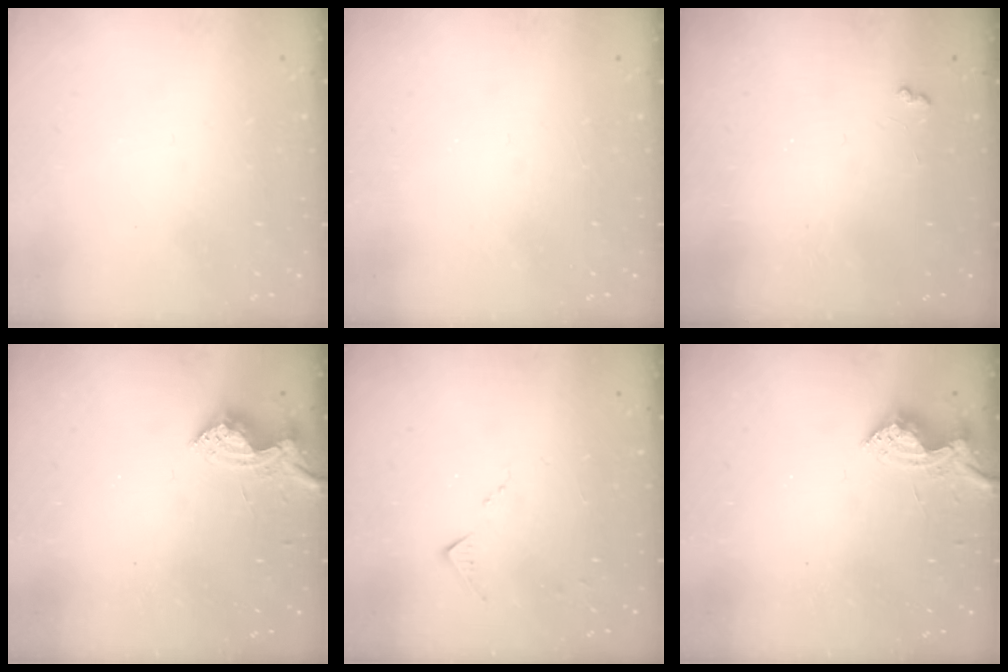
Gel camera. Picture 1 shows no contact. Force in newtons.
{"total": 0.8, "press": 0.8, "slide": 0.3}
{"total": 2.9, "press": 2.9, "slide": 0.5}
{"total": 10.4, "press": 10.4, "slide": 0.5}
{"total": 6.4, "press": 6.3, "slide": 0.8}
{"total": 10.4, "press": 10.4, "slide": 0.5}